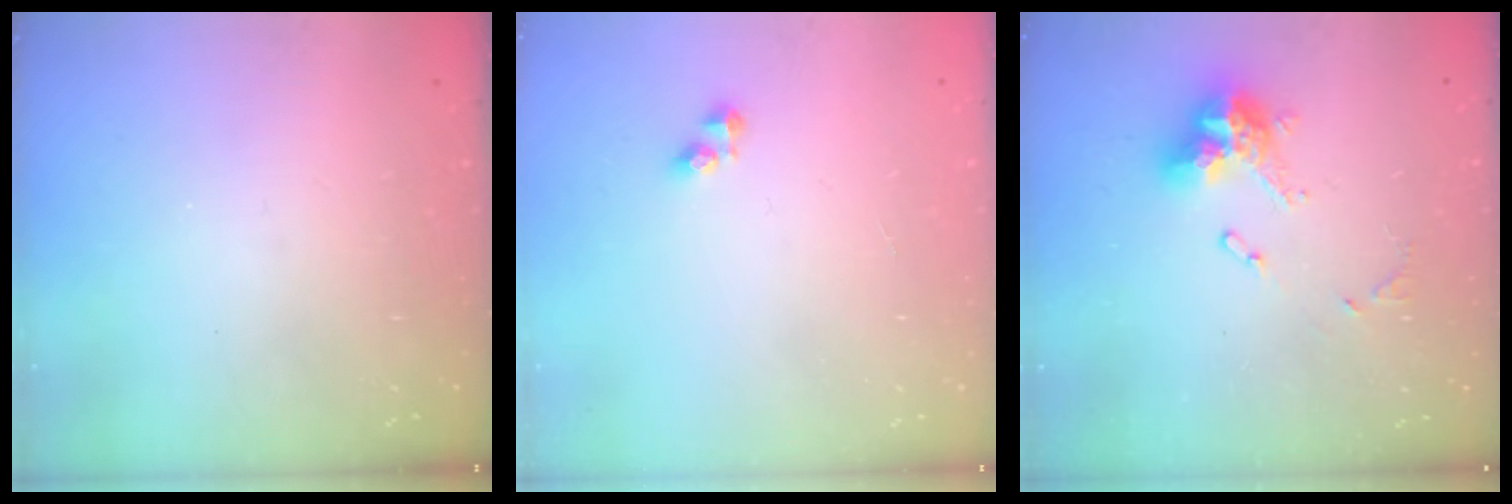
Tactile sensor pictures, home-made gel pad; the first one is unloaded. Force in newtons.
{"total": 2.9, "press": 2.9, "slide": 0.3}
{"total": 11.5, "press": 11.4, "slide": 1.0}